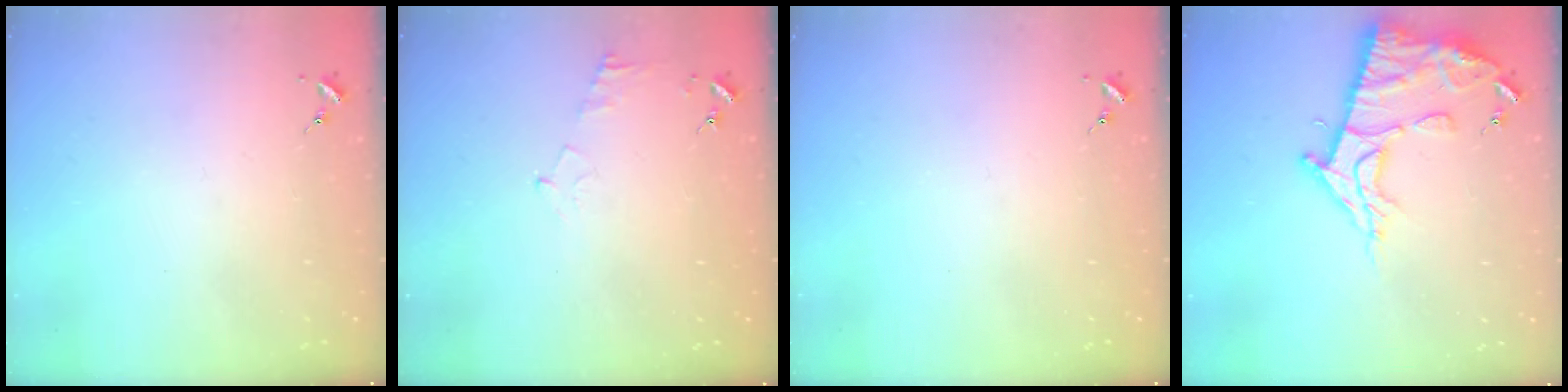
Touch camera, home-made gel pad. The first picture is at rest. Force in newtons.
{"total": 4.5, "press": 4.4, "slide": 0.6}
{"total": 0.0}
{"total": 14.9, "press": 14.9, "slide": 1.5}